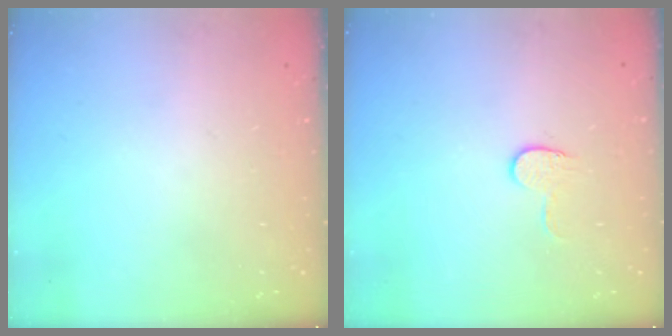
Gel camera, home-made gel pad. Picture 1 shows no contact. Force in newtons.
{"total": 5.4, "press": 5.4, "slide": 0.5}